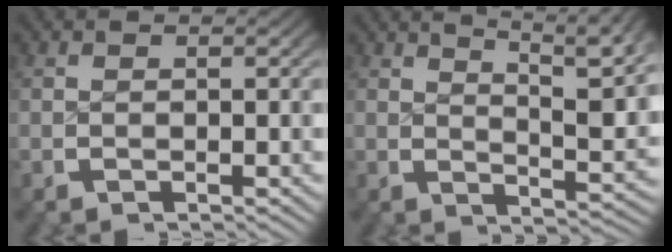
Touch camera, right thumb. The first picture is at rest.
{"total": 8.7, "force": [4.3, 3.7, 6.6], "torque": [-0.072, 0.000, 0.061]}